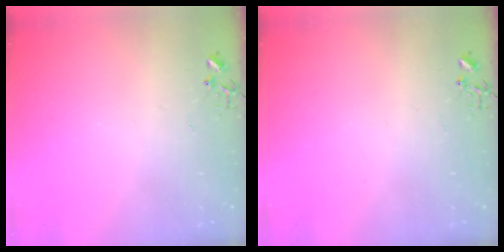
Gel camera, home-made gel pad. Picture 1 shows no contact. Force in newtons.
{"total": 0.0}